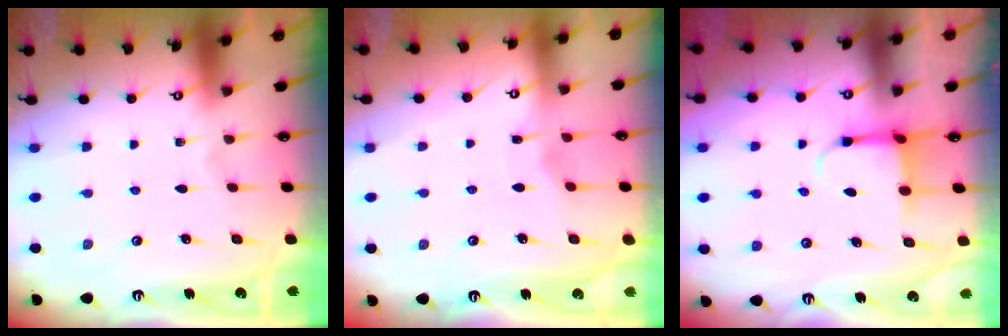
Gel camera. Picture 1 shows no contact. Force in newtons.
{"total": 2.9, "press": 2.8, "slide": 0.4}
{"total": 3.8, "press": 3.6, "slide": 1.2}